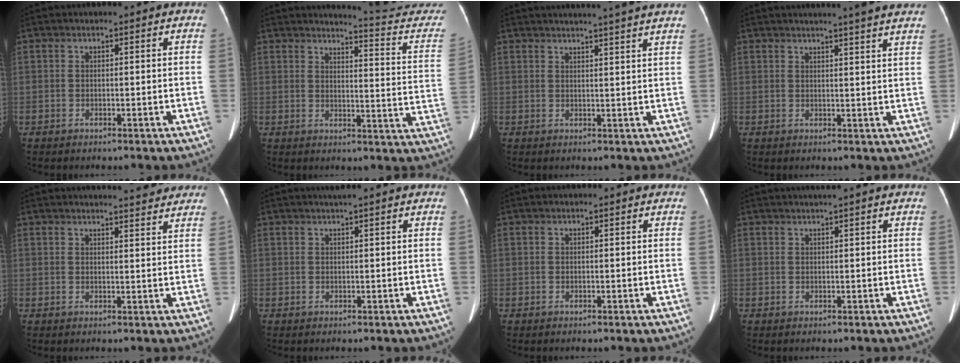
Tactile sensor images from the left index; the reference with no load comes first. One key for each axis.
{"total": 14.6, "fx": 14.4, "fy": -1.5, "fz": 1.2, "tx": -0.010, "ty": -0.130, "tz": 0.140}
{"total": 11.4, "fx": 10.3, "fy": -1.0, "fz": 4.8, "tx": -0.068, "ty": -0.001, "tz": 0.112}
{"total": 9.3, "fx": 8.2, "fy": -0.5, "fz": 4.3, "tx": -0.057, "ty": 0.008, "tz": 0.080}
{"total": 7.6, "fx": 7.1, "fy": 0.9, "fz": 2.7, "tx": -0.031, "ty": 0.000, "tz": 0.072}
{"total": 1.3, "fx": 0.9, "fy": -0.3, "fz": 0.8, "tx": -0.014, "ty": 0.006, "tz": 0.022}
{"total": 0.0}
{"total": 1.7, "fx": 1.2, "fy": -0.4, "fz": 1.0, "tx": -0.013, "ty": 0.010, "tz": 0.026}